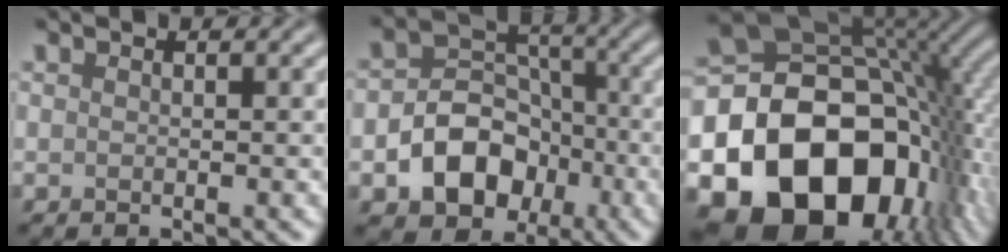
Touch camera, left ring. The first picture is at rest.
{"total": 7.3, "force": [-2.6, 5.6, 4.0], "torque": [-0.056, -0.003, -0.044]}
{"total": 19.9, "force": [-5.6, 14.1, 12.8], "torque": [-0.231, -0.031, -0.085]}